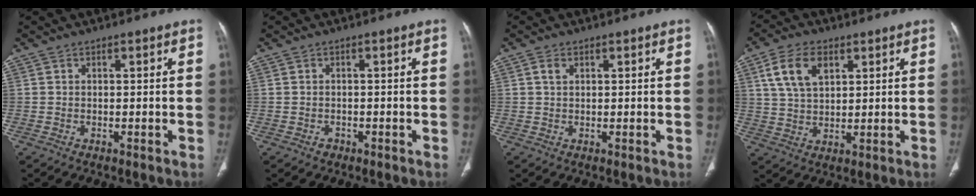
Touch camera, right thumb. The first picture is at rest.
{"total": 0.9, "force": [-0.5, 0.7, 0.2], "torque": [-0.001, 0.005, -0.010]}
{"total": 1.8, "force": [0.8, 1.1, 1.2], "torque": [-0.024, 0.002, 0.017]}
{"total": 9.1, "force": [3.9, 5.4, 6.2], "torque": [-0.111, -0.008, 0.077]}